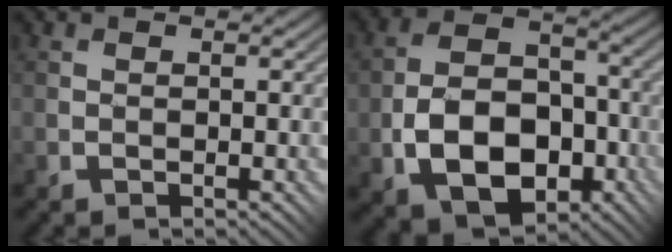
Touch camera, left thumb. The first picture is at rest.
{"total": 11.2, "force": [-3.9, 7.4, 7.4], "torque": [-0.143, -0.013, -0.077]}